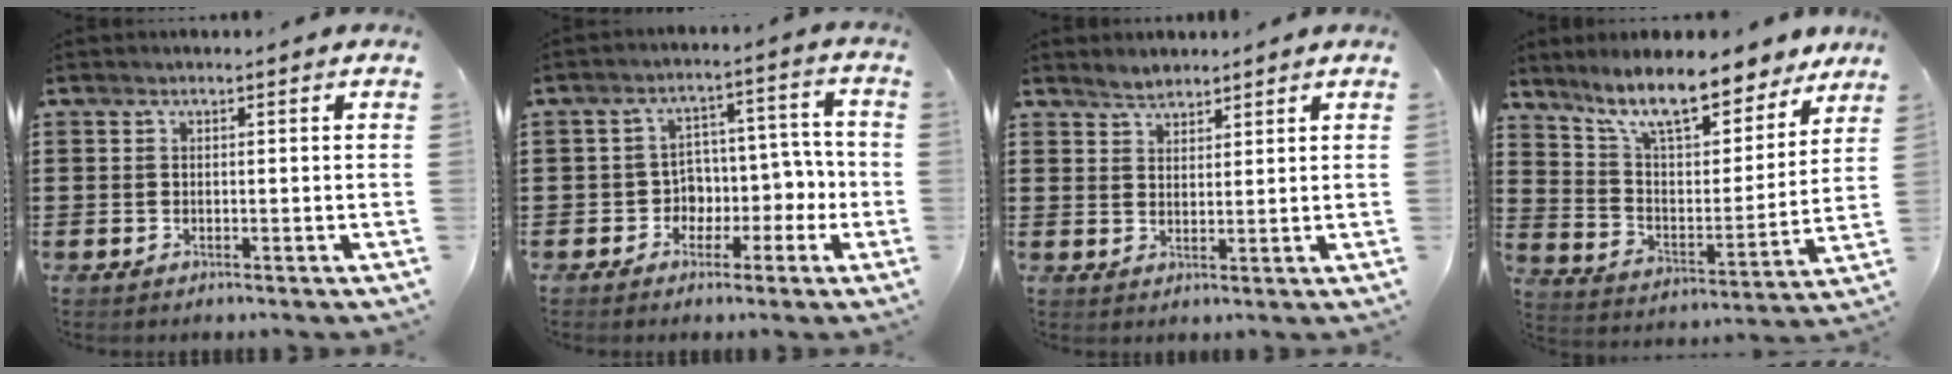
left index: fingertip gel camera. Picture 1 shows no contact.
{"total": 4.9, "force": [-1.1, 4.7, 0.8], "torque": [-0.032, -0.006, -0.023]}
{"total": 2.4, "force": [2.3, 0.8, 0.1], "torque": [-0.008, 0.003, 0.045]}
{"total": 11.4, "force": [9.4, 2.2, 5.9], "torque": [-0.133, -0.052, 0.162]}